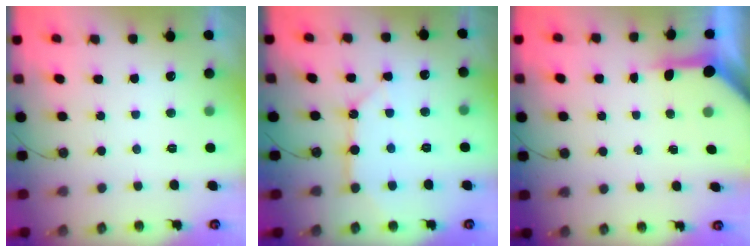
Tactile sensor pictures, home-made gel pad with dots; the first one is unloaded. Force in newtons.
{"total": 10.2, "press": 10.1, "slide": 1.0}
{"total": 5.3, "press": 5.3, "slide": 0.5}